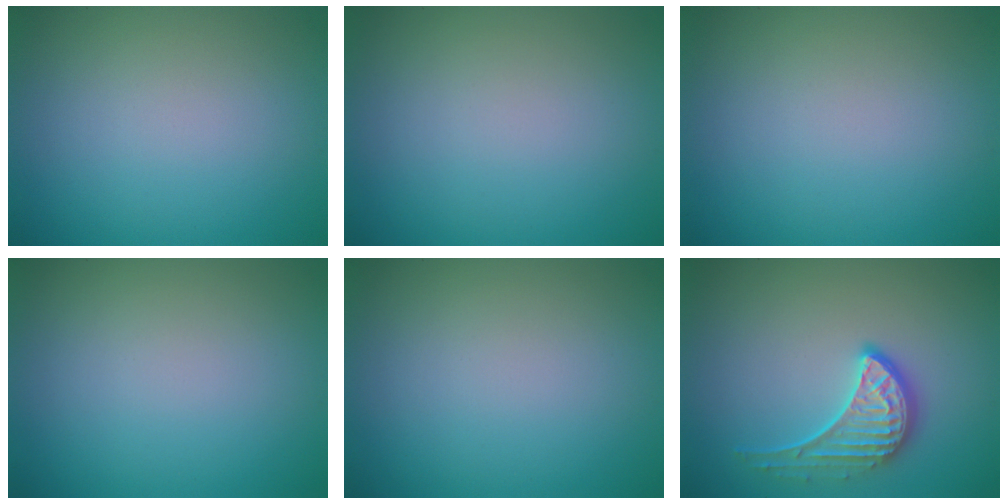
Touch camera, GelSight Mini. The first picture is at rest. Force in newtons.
{"total": 0.0}
{"total": 0.0}
{"total": 0.0}
{"total": 0.0}
{"total": 3.5, "press": 3.0, "slide": 1.8}